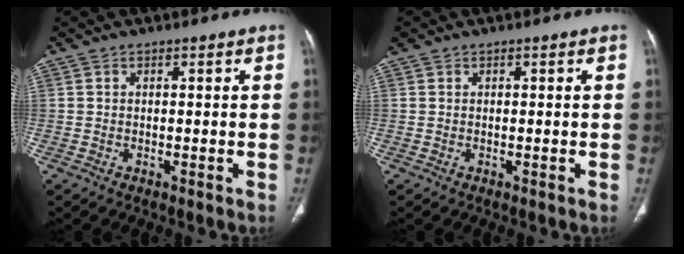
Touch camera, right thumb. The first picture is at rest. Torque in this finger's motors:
{"motor_torque": [-0.39, 0.49, 0.47, -0.27, -0.02]}